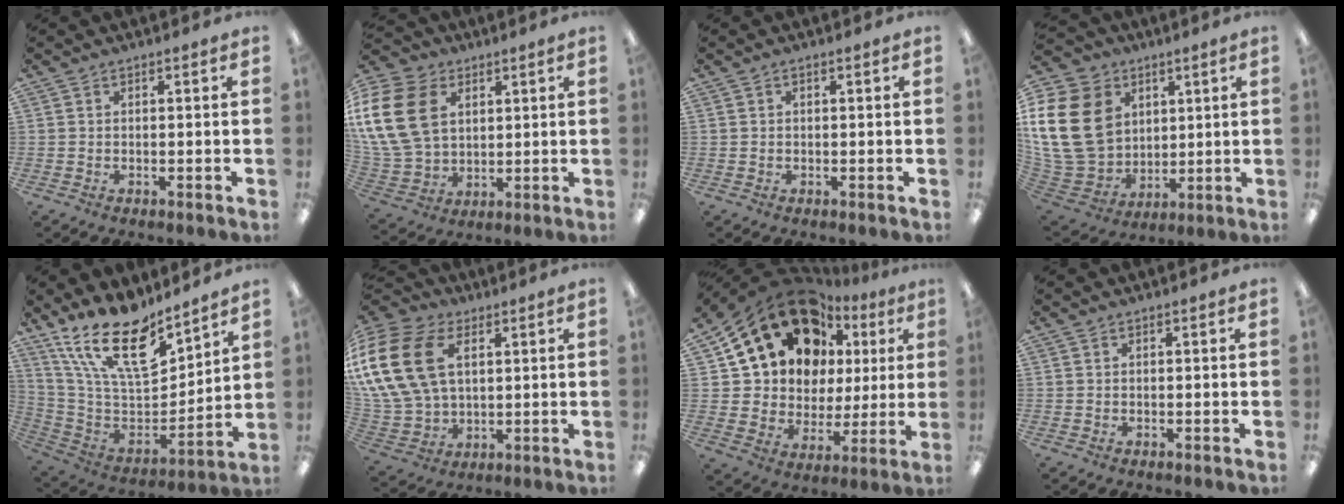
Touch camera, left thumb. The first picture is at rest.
{"total": 19.5, "force": [5.8, 14.4, 11.8], "torque": [-0.283, -0.013, 0.108]}
{"total": 0.0}
{"total": 21.7, "force": [4.7, 17.3, 12.3], "torque": [-0.272, -0.016, 0.099]}
{"total": 20.4, "force": [14.5, 7.8, 12.1], "torque": [-0.234, -0.097, 0.260]}
{"total": 22.0, "force": [6.5, 15.1, 14.7], "torque": [-0.345, -0.011, 0.120]}
{"total": 21.3, "force": [13.0, 14.2, 9.1], "torque": [-0.181, -0.070, 0.256]}
{"total": 0.0}